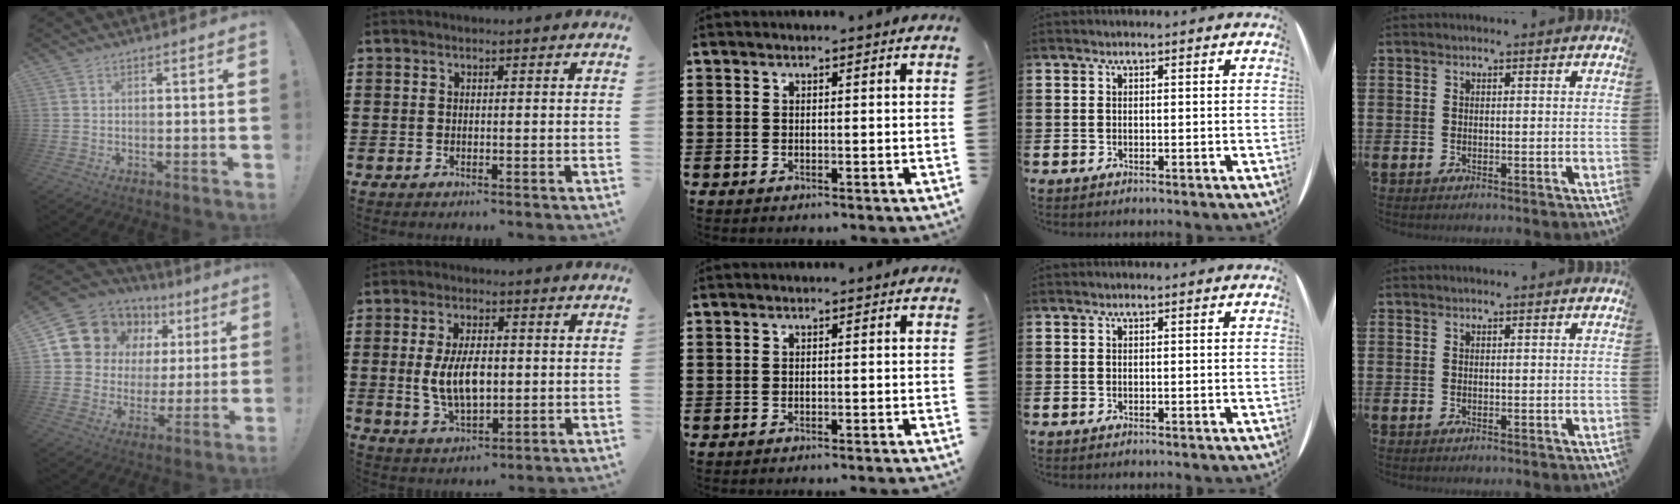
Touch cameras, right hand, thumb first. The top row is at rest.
{"thumb": {"total": 12.9, "force": [7.7, 9.6, 3.7], "torque": [-0.062, -0.052, 0.160]}, "index": {"total": 7.6, "force": [0.1, 3.9, 6.5], "torque": [-0.136, -0.001, -0.005]}, "middle": {"total": 0.6, "force": [-0.6, -0.1, 0.2], "torque": [-0.004, -0.001, -0.013]}}